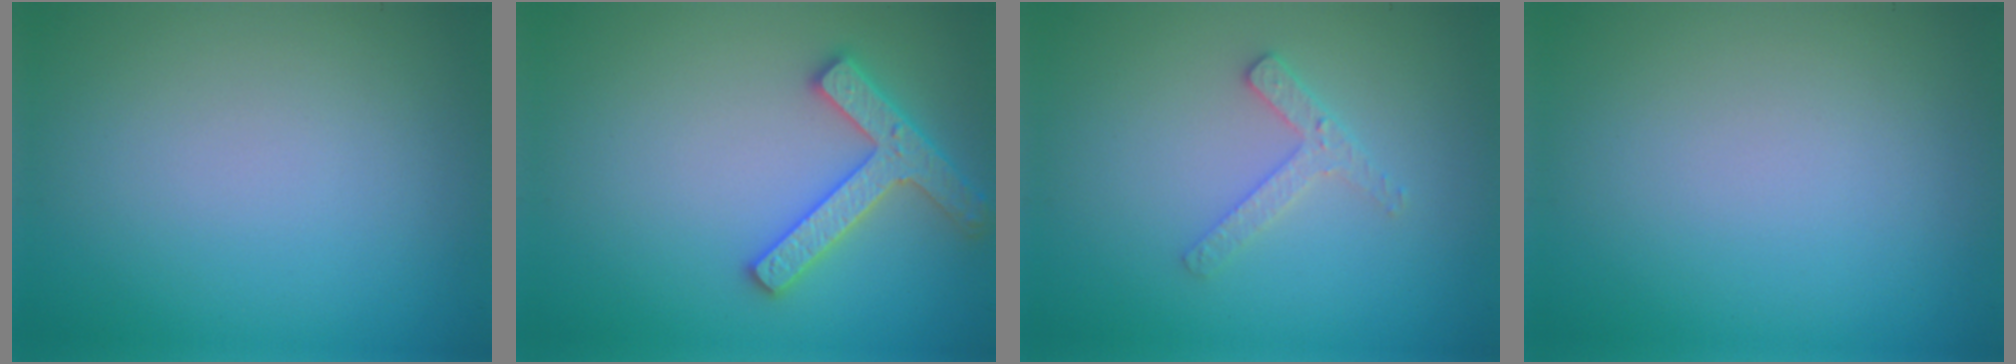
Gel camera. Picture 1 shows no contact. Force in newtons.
{"total": 3.5, "press": 3.4, "slide": 0.8}
{"total": 1.9, "press": 1.8, "slide": 0.4}
{"total": 0.0}